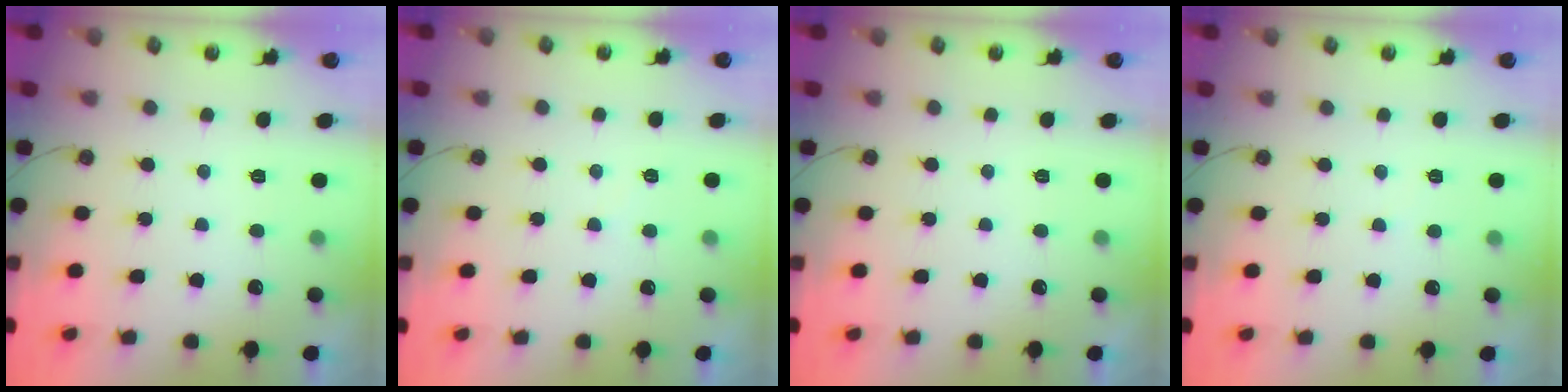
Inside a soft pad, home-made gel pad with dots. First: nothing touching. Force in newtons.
{"total": 4.2, "press": 4.2, "slide": 0.7}
{"total": 0.0}
{"total": 2.7, "press": 2.7, "slide": 0.5}